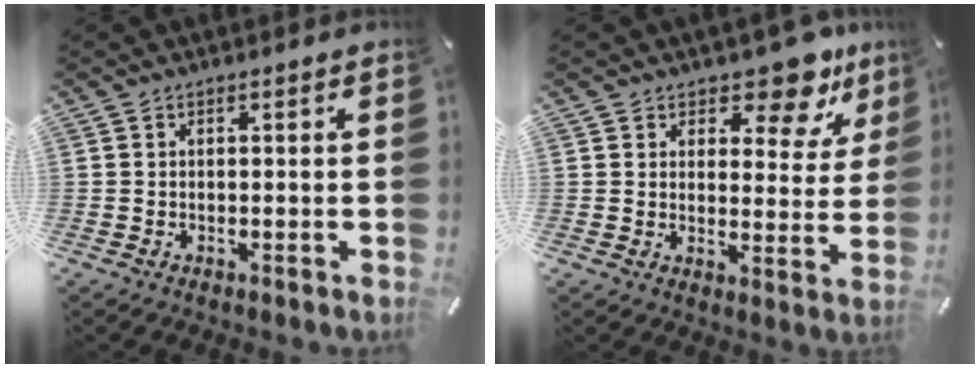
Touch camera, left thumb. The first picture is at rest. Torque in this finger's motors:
{"motor_torque": [0.00, -0.01, 0.24, 0.00, 0.05]}